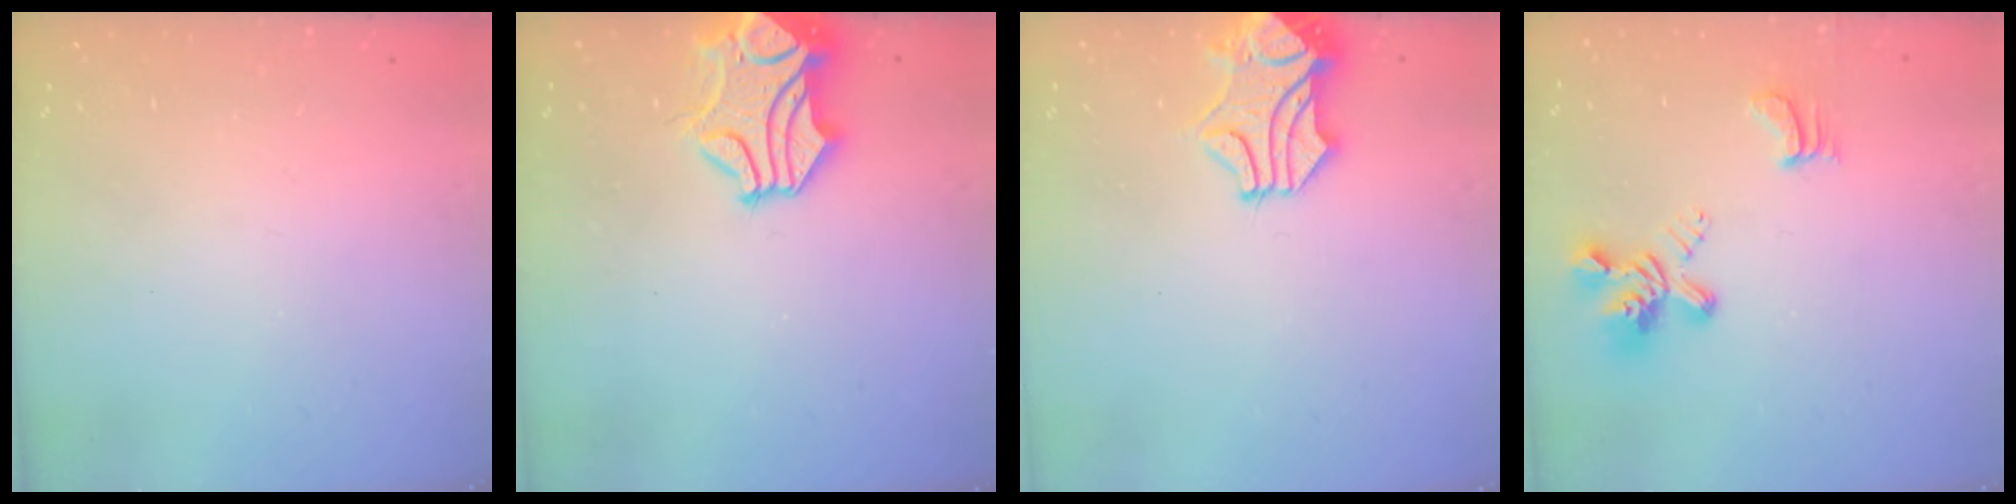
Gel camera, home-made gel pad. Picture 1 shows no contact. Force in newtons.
{"total": 2.6, "press": 2.3, "slide": 1.4}
{"total": 1.0, "press": 0.3, "slide": 0.9}
{"total": 4.2, "press": 3.9, "slide": 1.4}